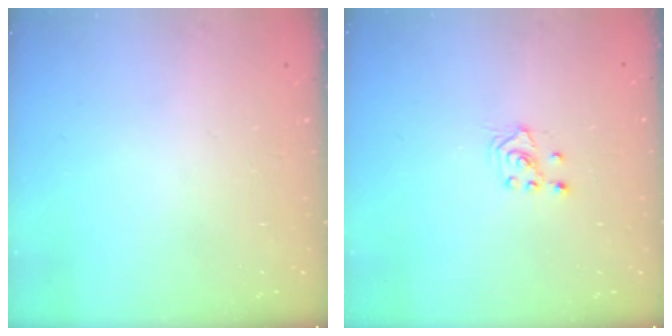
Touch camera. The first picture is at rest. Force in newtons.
{"total": 2.6, "press": 2.4, "slide": 0.8}